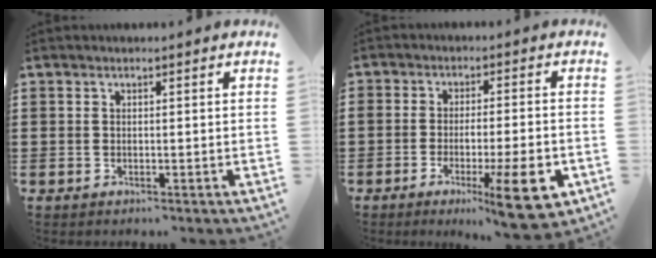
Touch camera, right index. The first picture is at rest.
{"total": 10.9, "force": [-5.2, 2.2, 9.3], "torque": [-0.134, 0.001, -0.083]}